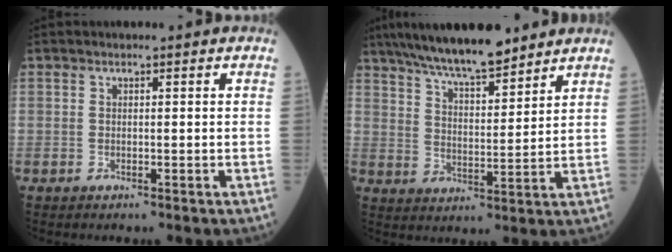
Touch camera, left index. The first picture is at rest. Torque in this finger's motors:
{"motor_torque": [0.44, -0.35, 0.36, 0.12]}